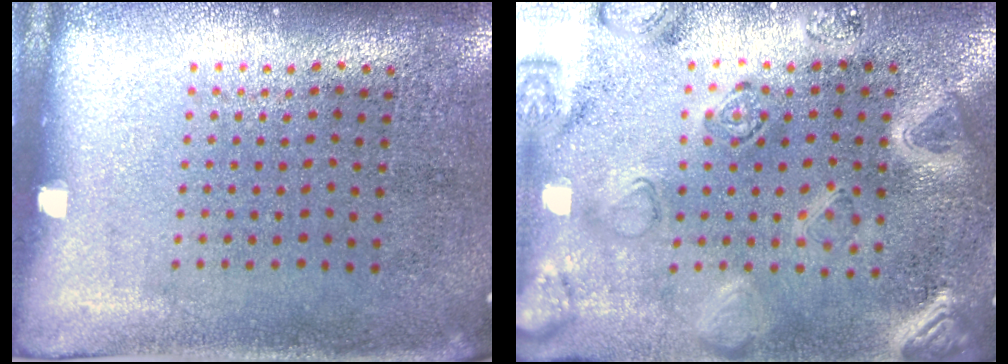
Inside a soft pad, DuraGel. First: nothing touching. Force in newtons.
{"total": 3.0, "press": 2.9, "slide": 0.8}